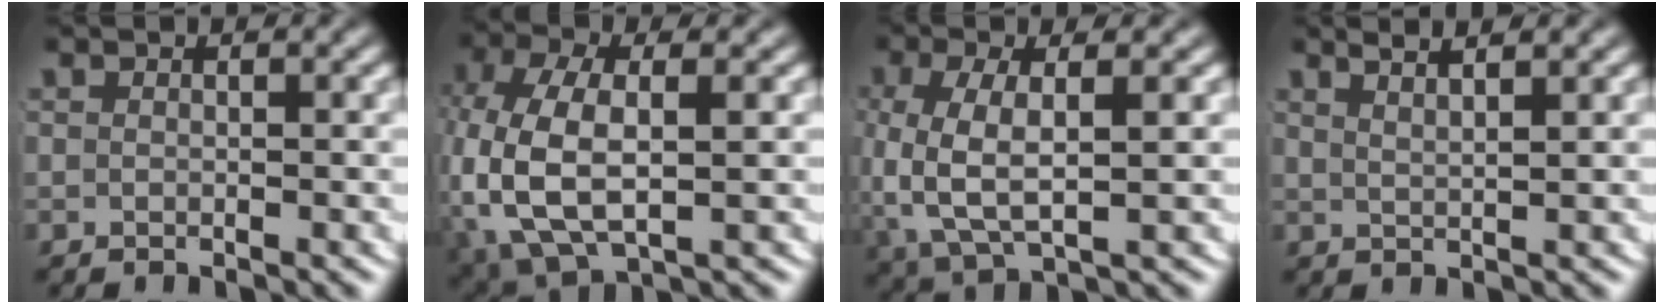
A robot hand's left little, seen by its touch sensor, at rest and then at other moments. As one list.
[{"total": 9.3, "force": [-0.9, 6.7, 6.4], "torque": [-0.185, -0.046, 0.008]}, {"total": 6.3, "force": [0.2, 3.5, 5.2], "torque": [-0.130, -0.014, 0.017]}, {"total": 4.1, "force": [3.1, 0.8, 2.5], "torque": [-0.035, 0.002, 0.054]}]